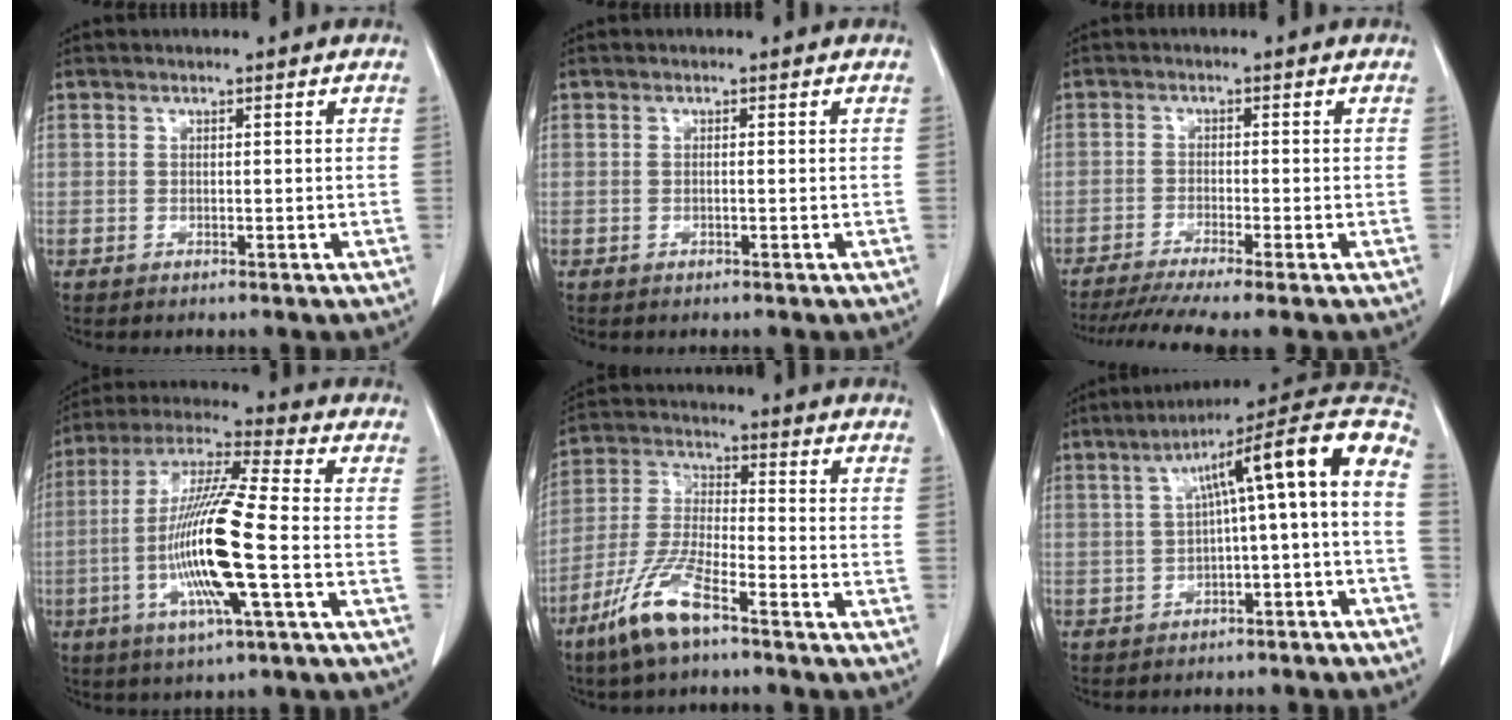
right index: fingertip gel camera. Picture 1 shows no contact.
{"total": 0.5, "force": [-0.1, 0.0, 0.5], "torque": [-0.009, 0.001, -0.001]}
{"total": 9.3, "force": [-7.6, -0.7, 5.2], "torque": [-0.077, -0.017, -0.121]}
{"total": 15.6, "force": [-3.3, 0.4, 15.2], "torque": [-0.308, -0.008, -0.070]}
{"total": 10.1, "force": [-6.6, 1.5, 7.4], "torque": [-0.163, -0.019, -0.135]}
{"total": 13.4, "force": [0.2, 0.4, 13.4], "torque": [-0.196, 0.051, 0.000]}